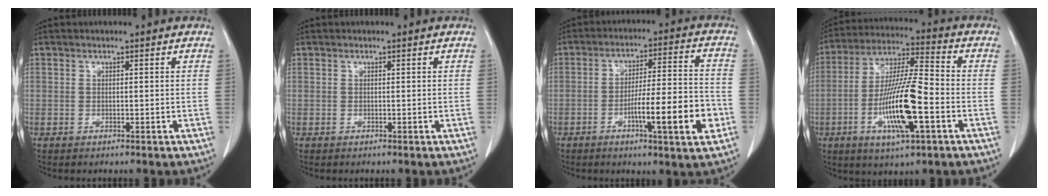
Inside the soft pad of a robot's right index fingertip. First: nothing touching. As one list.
[{"total": 0.0}, {"total": 12.5, "force": [-4.4, 0.8, 11.6], "torque": [-0.183, 0.000, -0.069]}, {"total": 14.8, "force": [-4.5, 1.9, 14.0], "torque": [-0.272, -0.006, -0.081]}]